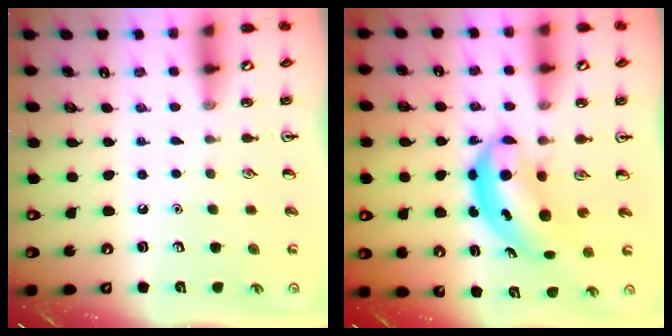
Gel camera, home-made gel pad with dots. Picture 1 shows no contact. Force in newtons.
{"total": 5.2, "press": 5.1, "slide": 1.3}